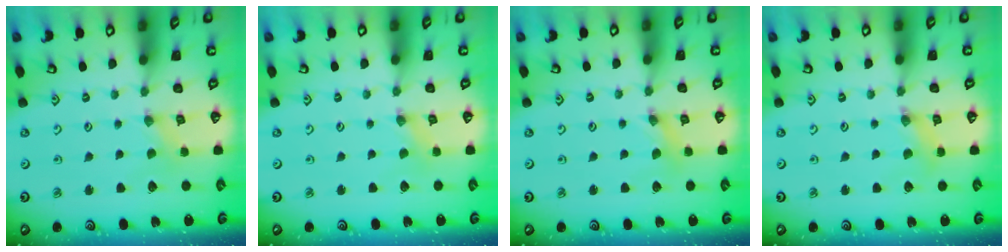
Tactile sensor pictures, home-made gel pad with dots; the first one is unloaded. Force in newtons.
{"total": 0.0}
{"total": 1.7, "press": 1.6, "slide": 0.3}
{"total": 2.1, "press": 2.1, "slide": 0.3}